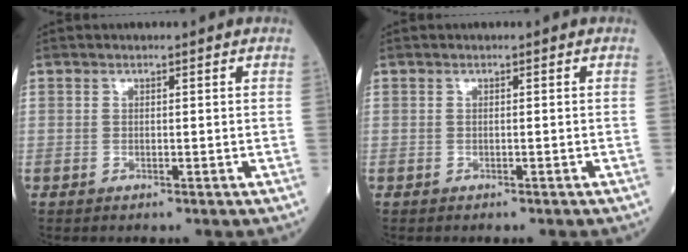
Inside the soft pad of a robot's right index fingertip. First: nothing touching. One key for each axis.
{"total": 0.5, "fx": -0.5, "fy": 0.1, "fz": 0.2, "tx": -0.009, "ty": 0.000, "tz": -0.008}